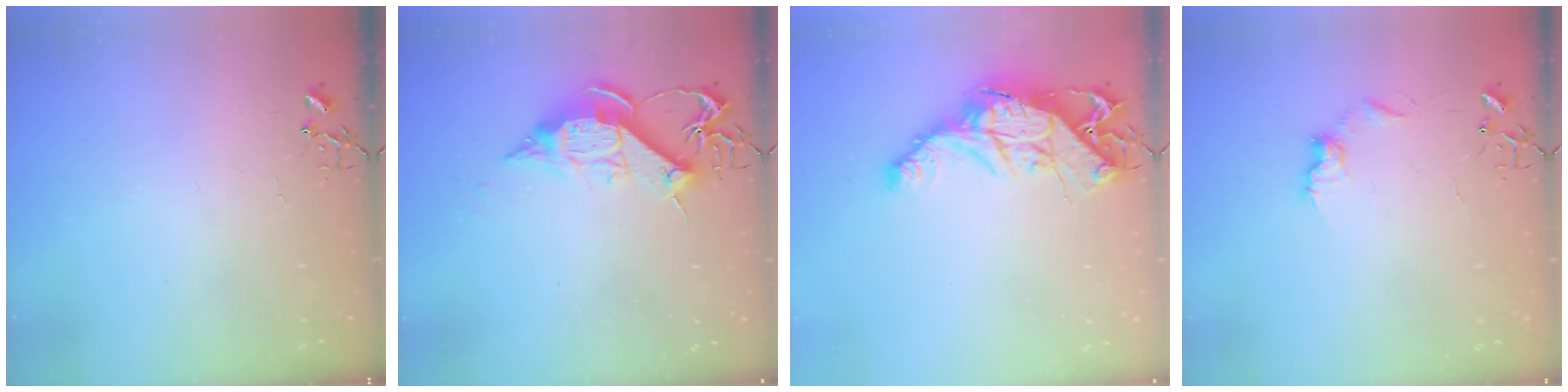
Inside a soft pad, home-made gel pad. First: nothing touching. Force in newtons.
{"total": 11.9, "press": 11.9, "slide": 0.7}
{"total": 16.1, "press": 16.0, "slide": 1.6}
{"total": 7.8, "press": 7.8, "slide": 0.4}